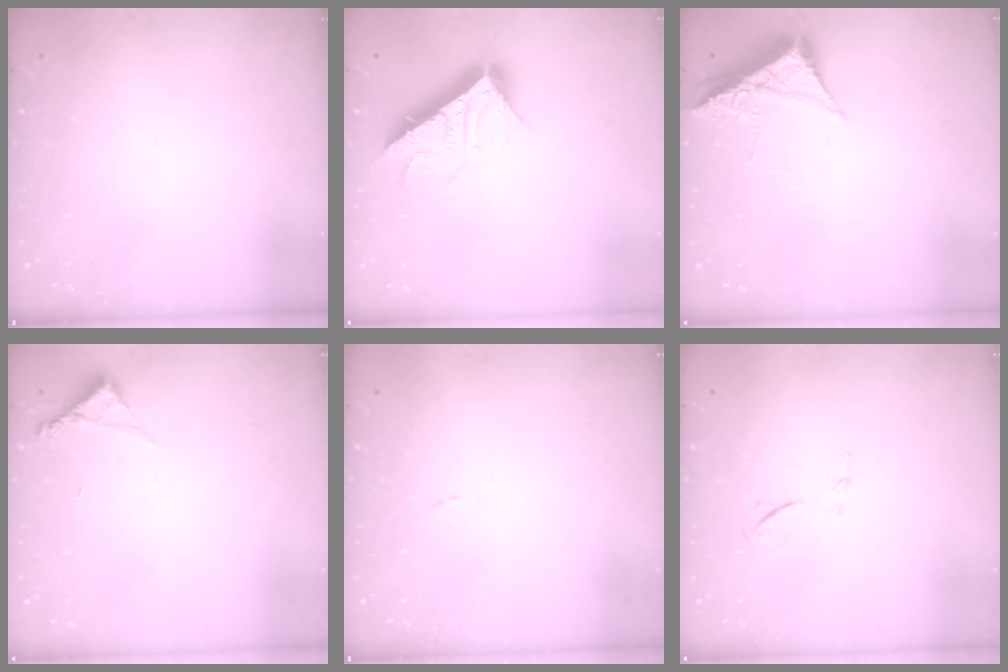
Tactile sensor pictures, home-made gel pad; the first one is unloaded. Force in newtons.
{"total": 17.0, "press": 17.0, "slide": 0.3}
{"total": 6.1, "press": 6.0, "slide": 0.7}
{"total": 4.5, "press": 4.5, "slide": 0.3}
{"total": 4.2, "press": 4.1, "slide": 0.7}
{"total": 6.9, "press": 6.9, "slide": 0.7}